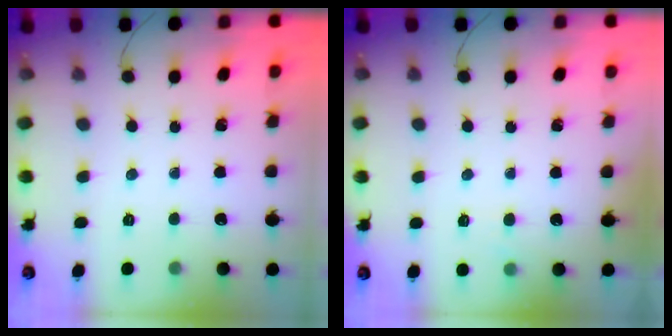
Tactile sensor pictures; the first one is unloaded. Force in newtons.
{"total": 3.1, "press": 2.8, "slide": 1.2}